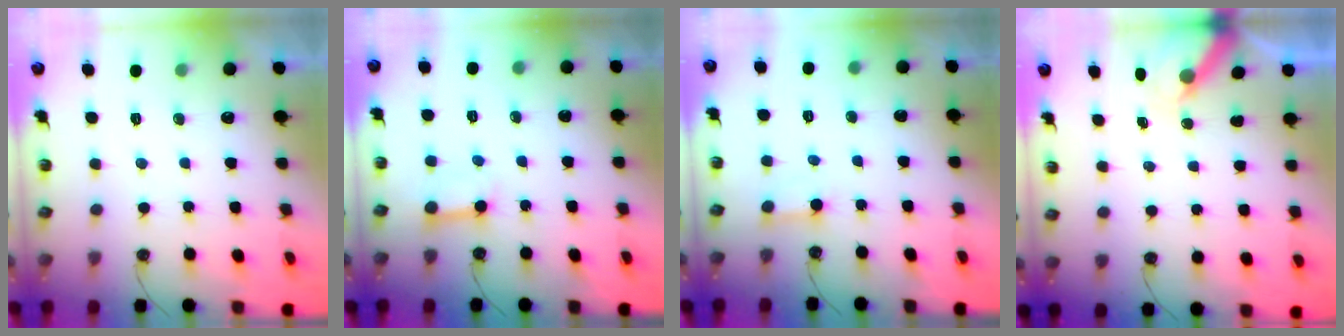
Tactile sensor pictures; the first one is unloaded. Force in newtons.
{"total": 6.6, "press": 6.5, "slide": 0.7}
{"total": 2.5, "press": 2.5, "slide": 0.1}
{"total": 6.6, "press": 6.6, "slide": 0.4}